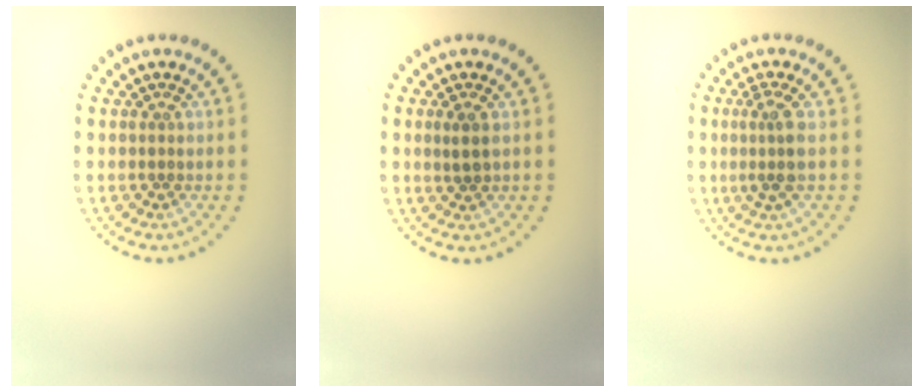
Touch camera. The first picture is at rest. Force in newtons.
{"total": 0.9, "press": 0.6, "slide": 0.6}
{"total": 2.3, "press": 1.8, "slide": 1.5}